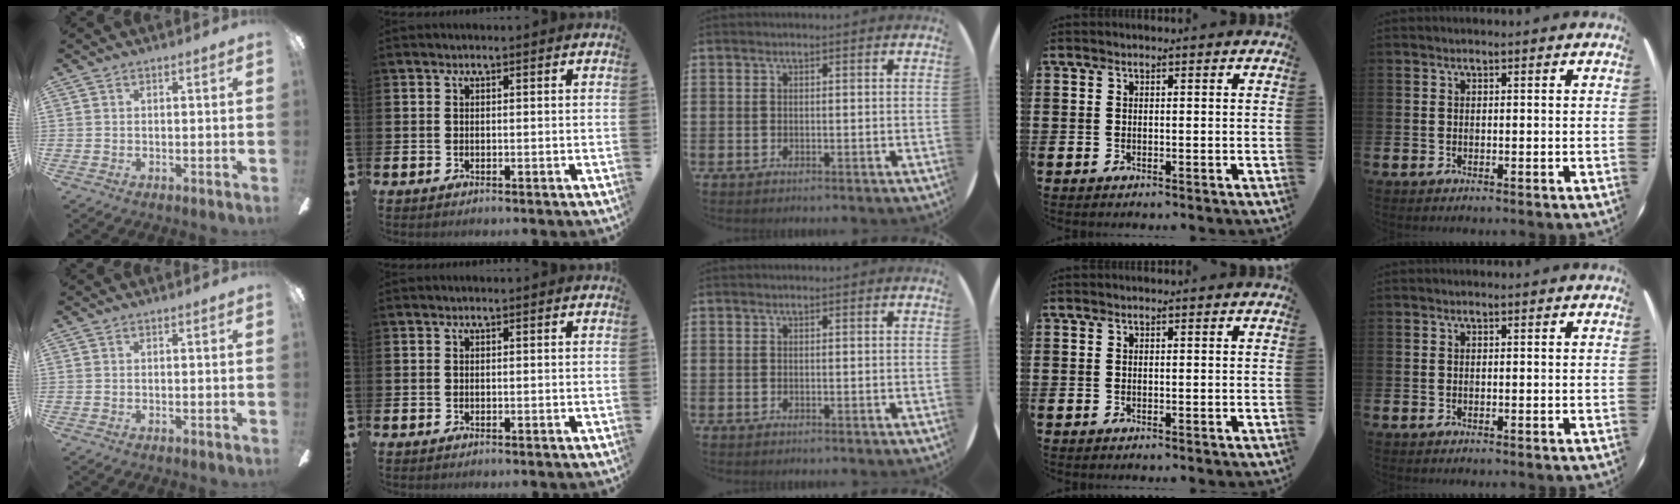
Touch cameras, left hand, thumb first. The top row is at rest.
{}